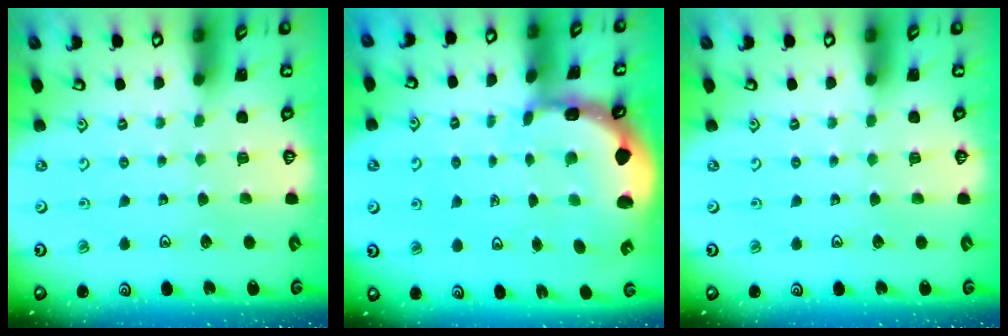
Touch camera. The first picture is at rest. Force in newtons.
{"total": 2.2, "press": 2.0, "slide": 1.0}
{"total": 0.0}